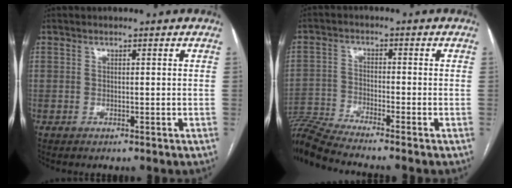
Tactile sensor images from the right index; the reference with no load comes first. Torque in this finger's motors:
{"motor_torque": [-0.88, -1.25, -0.27, 0.02]}